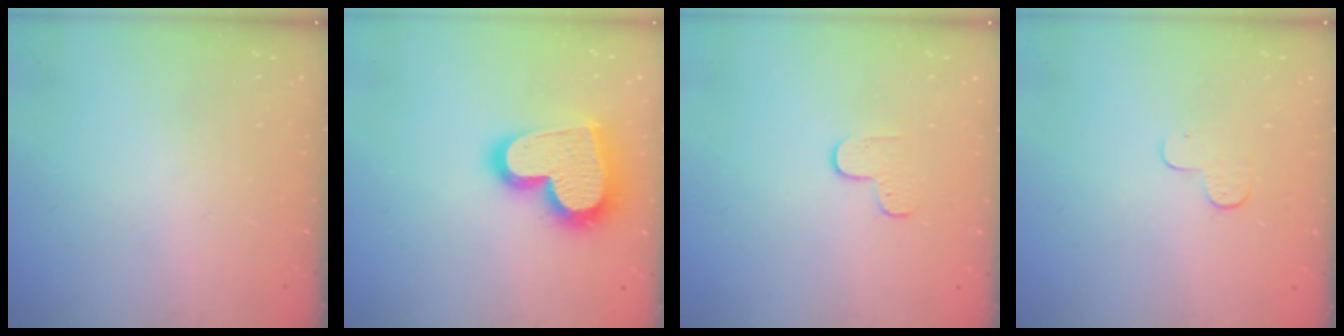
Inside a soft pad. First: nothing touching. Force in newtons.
{"total": 21.5, "press": 21.4, "slide": 1.5}
{"total": 5.5, "press": 5.5, "slide": 0.5}
{"total": 3.1, "press": 3.1, "slide": 0.3}